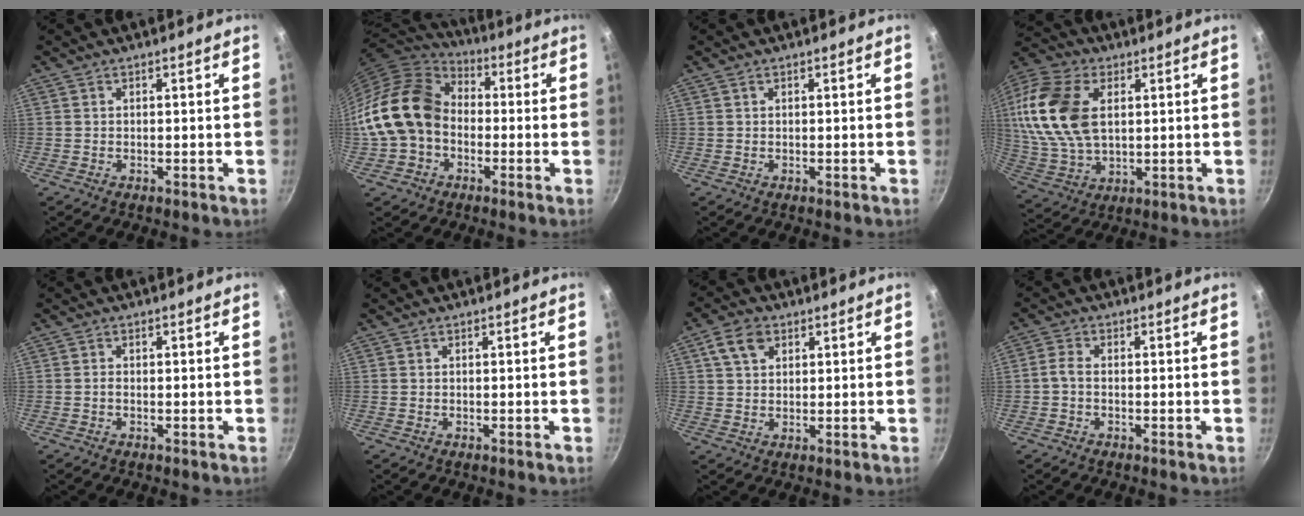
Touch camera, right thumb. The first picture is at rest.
{"total": 16.6, "force": [-1.8, 13.1, 10.0], "torque": [-0.162, 0.047, -0.044]}
{"total": 0.0}
{"total": 21.0, "force": [4.7, 13.3, 15.5], "torque": [-0.326, 0.000, 0.091]}
{"total": 0.6, "force": [-0.2, 0.4, 0.5], "torque": [-0.010, 0.004, -0.005]}
{"total": 0.0}
{"total": 6.0, "force": [2.7, 4.0, 3.5], "torque": [-0.053, 0.002, 0.046]}
{"total": 2.3, "force": [-0.7, 1.3, 1.7], "torque": [-0.042, 0.011, -0.021]}